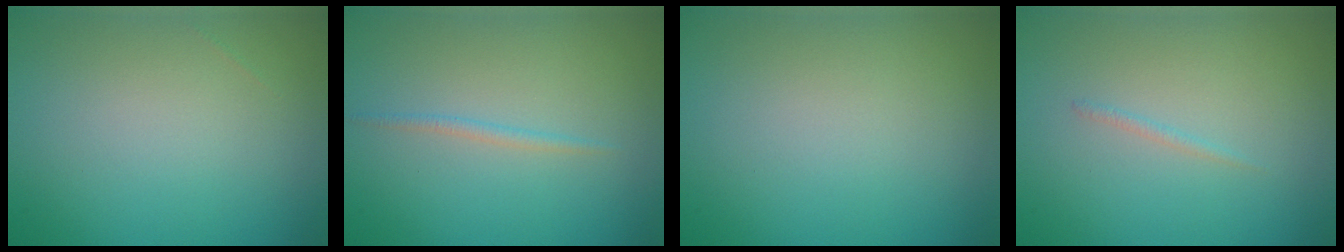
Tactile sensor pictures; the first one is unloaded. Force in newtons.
{"total": 0.9, "press": 0.9, "slide": 0.1}
{"total": 0.0}
{"total": 0.6, "press": 0.5, "slide": 0.1}